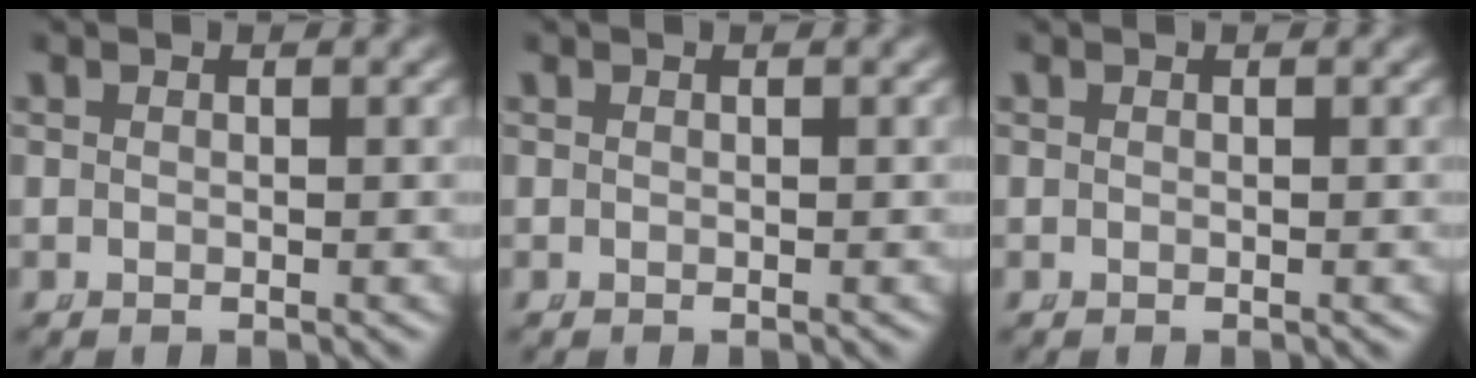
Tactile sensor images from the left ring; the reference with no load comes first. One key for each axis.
{"total": 0.0}
{"total": 0.0}